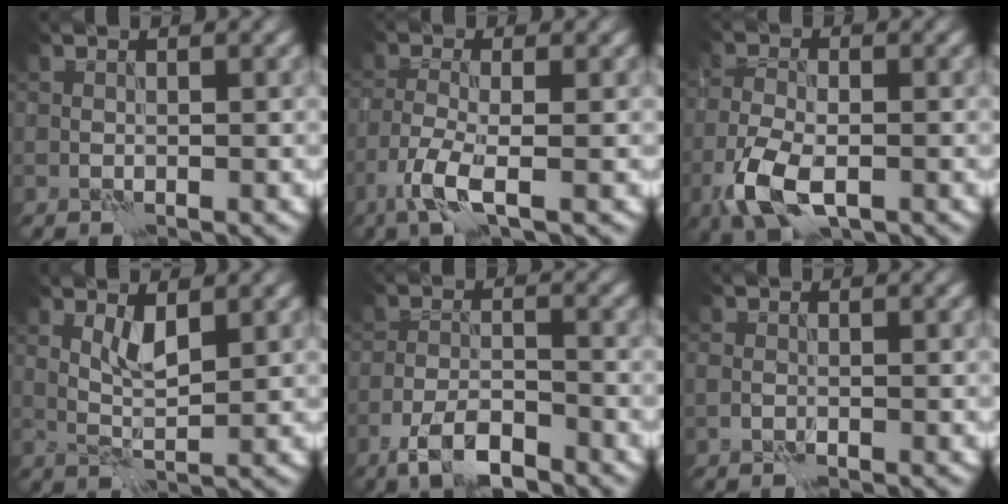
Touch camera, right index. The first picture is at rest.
{"total": 3.7, "force": [-2.0, 0.6, 3.1], "torque": [-0.069, -0.005, -0.047]}
{"total": 5.9, "force": [-2.7, 2.9, 4.3], "torque": [-0.101, -0.013, -0.054]}
{"total": 2.0, "force": [1.4, 0.0, 1.4], "torque": [-0.032, -0.004, 0.030]}
{"total": 4.7, "force": [-3.5, 1.2, 2.9], "torque": [-0.052, 0.000, -0.067]}
{"total": 0.6, "force": [-0.4, 0.3, 0.3], "torque": [-0.009, 0.001, -0.009]}